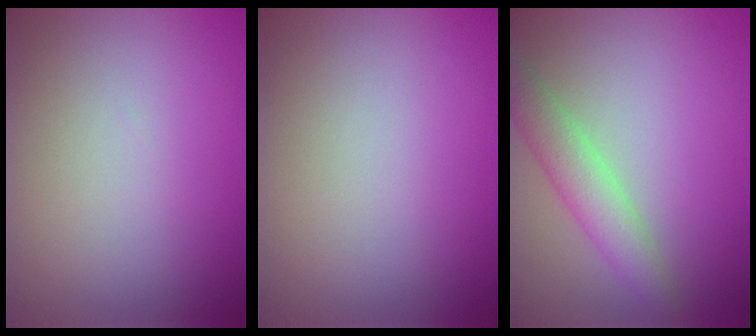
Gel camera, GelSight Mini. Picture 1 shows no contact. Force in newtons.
{"total": 0.0}
{"total": 3.2, "press": 3.2, "slide": 0.1}